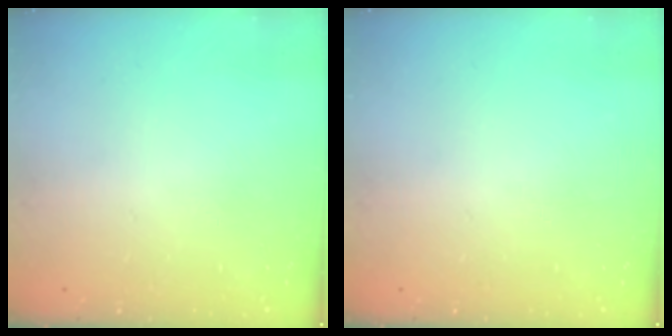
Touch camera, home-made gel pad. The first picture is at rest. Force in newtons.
{"total": 0.0}